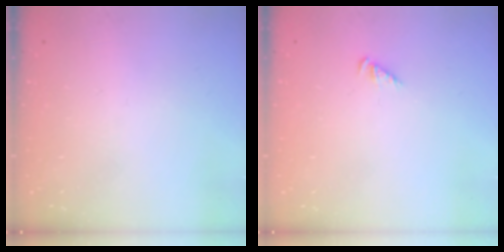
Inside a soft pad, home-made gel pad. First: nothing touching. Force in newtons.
{"total": 2.3, "press": 2.2, "slide": 0.4}